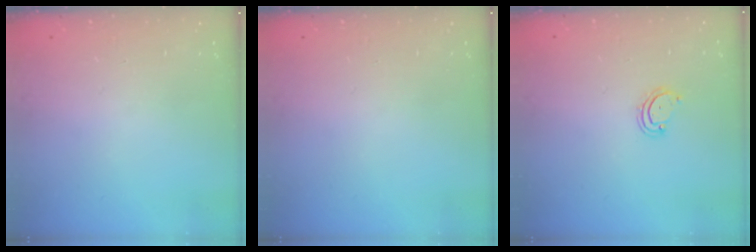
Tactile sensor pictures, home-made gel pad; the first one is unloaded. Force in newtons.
{"total": 0.0}
{"total": 3.8, "press": 3.8, "slide": 0.4}